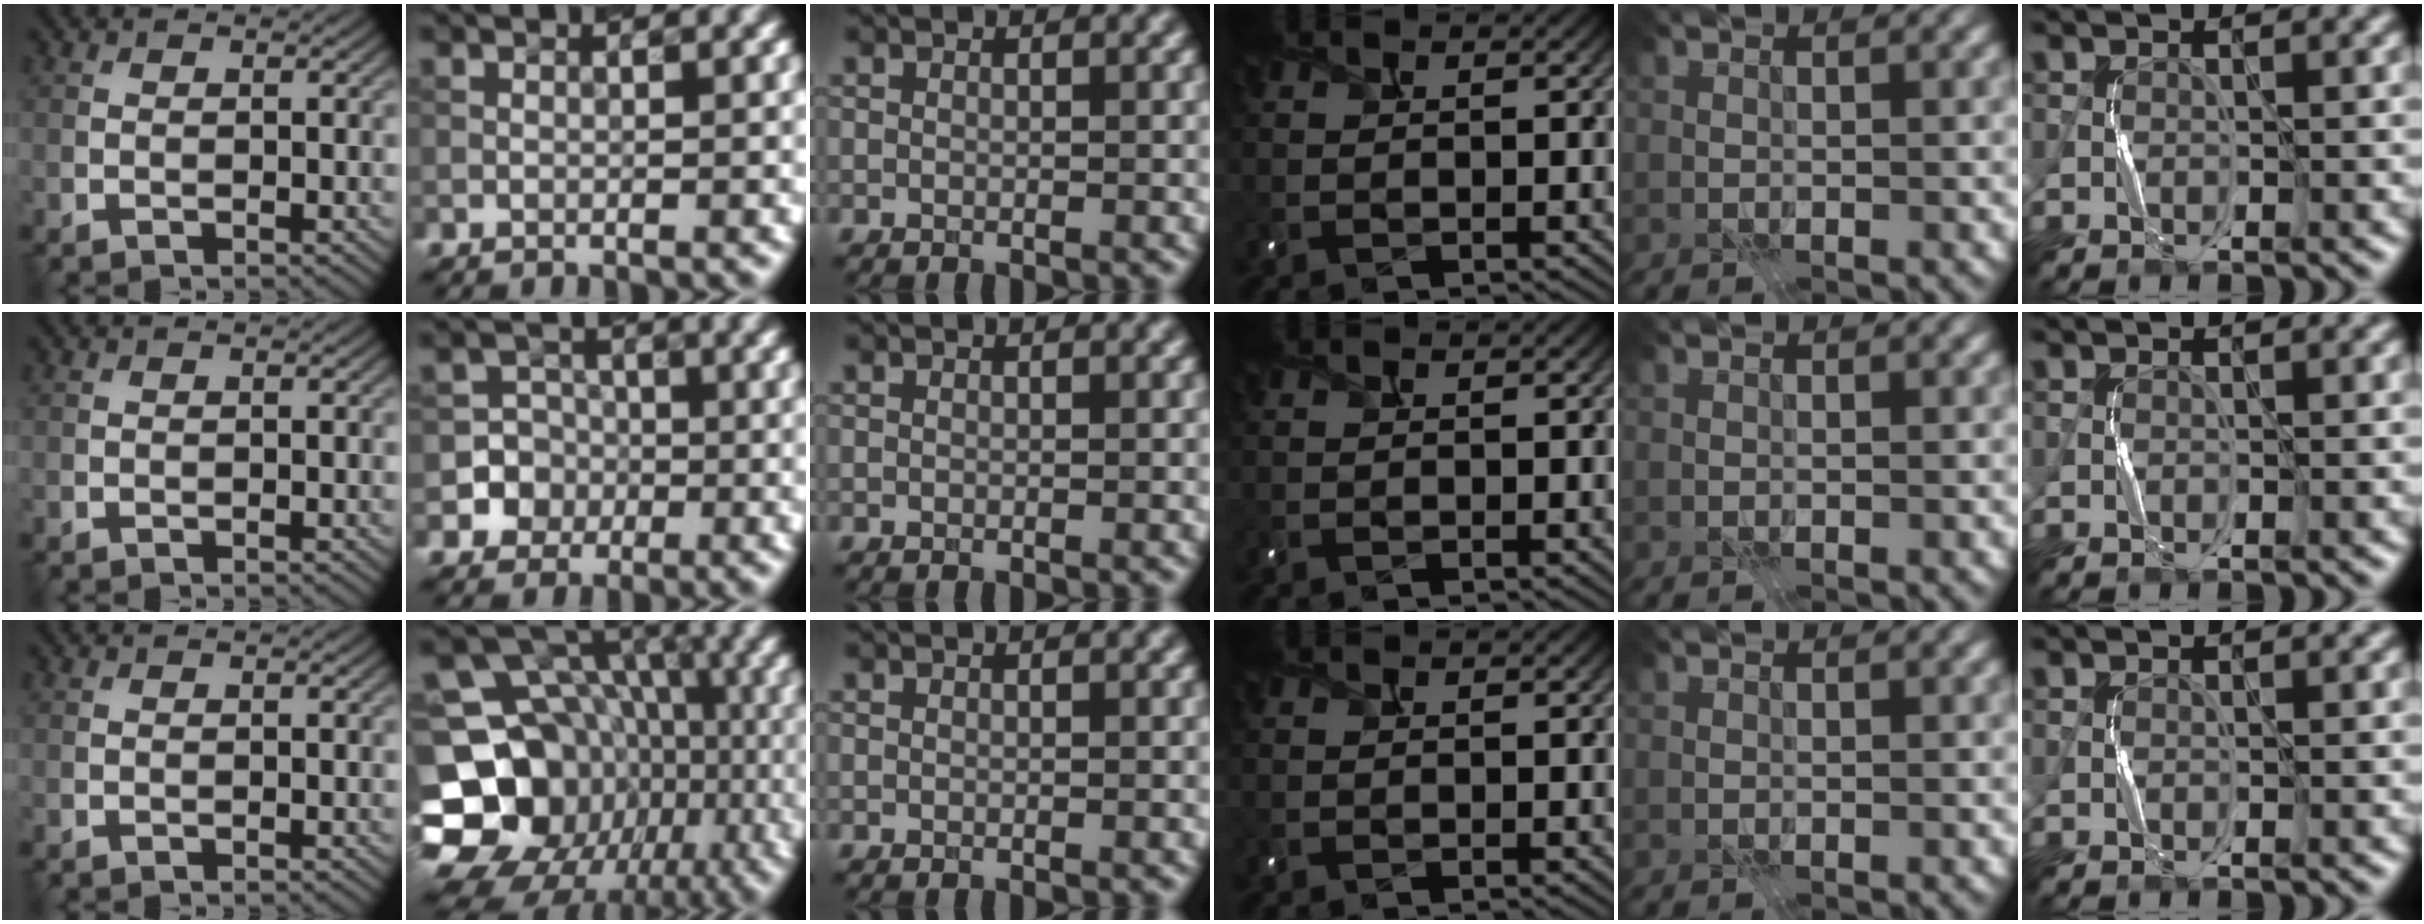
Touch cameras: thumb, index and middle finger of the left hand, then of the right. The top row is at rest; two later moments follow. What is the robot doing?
{"motion": "press", "object": "camera"}